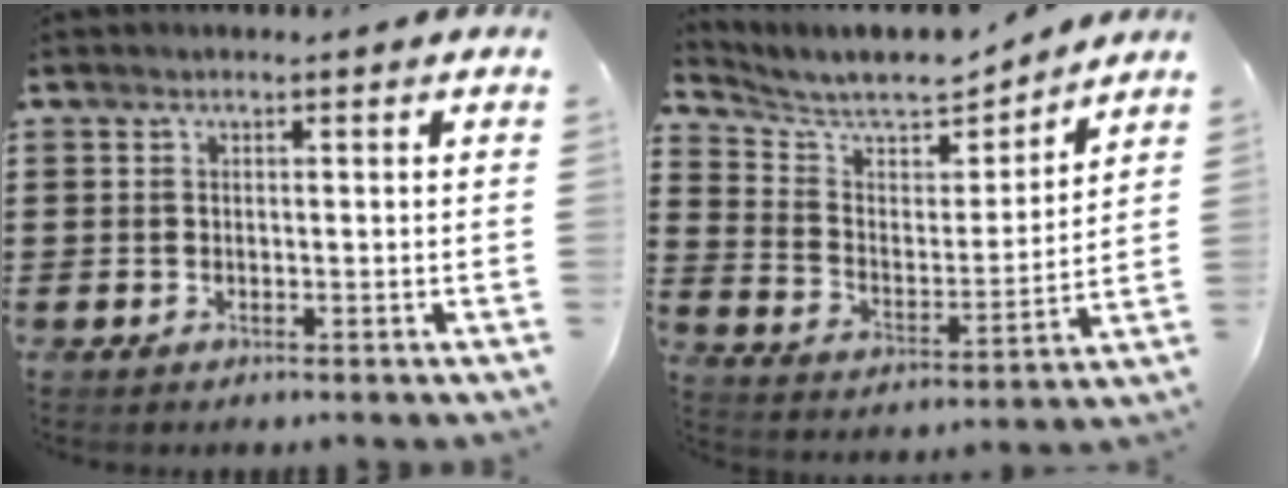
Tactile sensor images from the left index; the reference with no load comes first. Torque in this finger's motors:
{"motor_torque": [0.28, 0.11, 0.06, 0.05]}